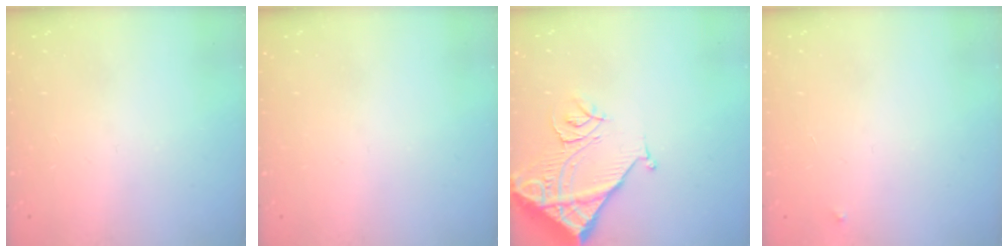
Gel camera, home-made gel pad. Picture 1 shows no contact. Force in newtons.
{"total": 0.0}
{"total": 12.1, "press": 12.0, "slide": 1.6}
{"total": 2.5, "press": 2.4, "slide": 0.4}